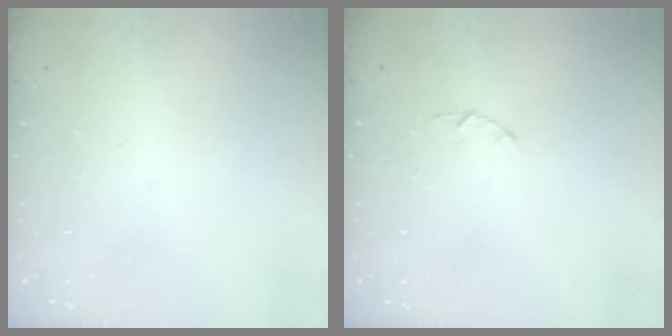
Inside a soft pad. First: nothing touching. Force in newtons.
{"total": 1.0, "press": 0.9, "slide": 0.3}